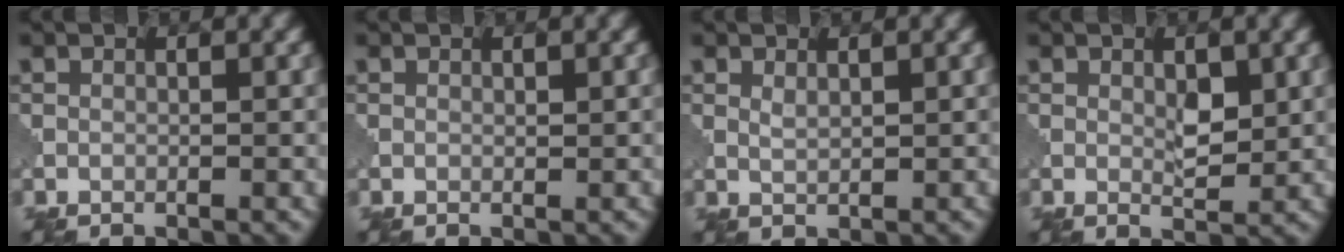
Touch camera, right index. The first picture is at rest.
{"total": 0.0}
{"total": 0.9, "force": [0.9, 0.1, 0.1], "torque": [-0.005, -0.003, 0.020]}
{"total": 1.8, "force": [0.9, 0.8, 1.3], "torque": [-0.022, -0.005, 0.020]}